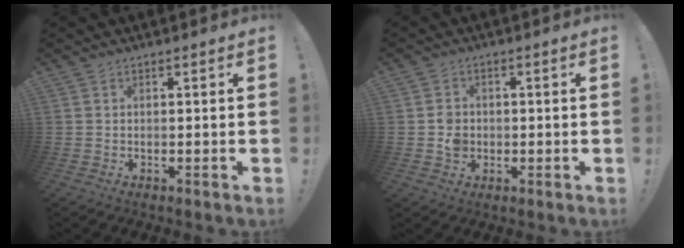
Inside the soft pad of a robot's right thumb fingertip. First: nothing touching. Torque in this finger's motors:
{"motor_torque": [0.10, 0.02, 0.36, -0.17, 0.01]}